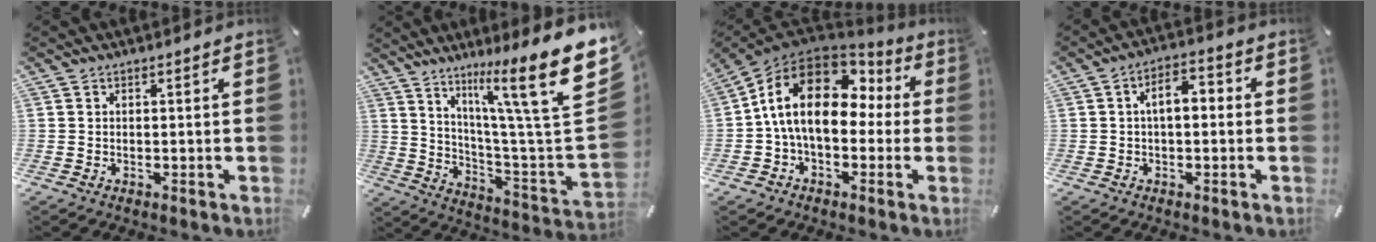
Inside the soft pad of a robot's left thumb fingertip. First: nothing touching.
{"total": 21.3, "force": [11.8, 3.2, 17.5], "torque": [-0.262, -0.089, 0.175]}
{"total": 17.7, "force": [2.6, 11.2, 13.5], "torque": [-0.271, 0.002, 0.041]}
{"total": 6.3, "force": [-0.1, 3.3, 5.3], "torque": [-0.083, 0.014, -0.006]}